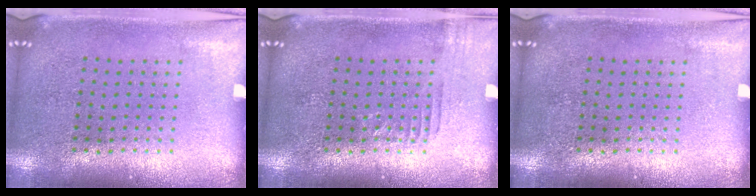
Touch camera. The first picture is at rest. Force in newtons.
{"total": 0.9, "press": 0.9, "slide": 0.2}
{"total": 0.0}